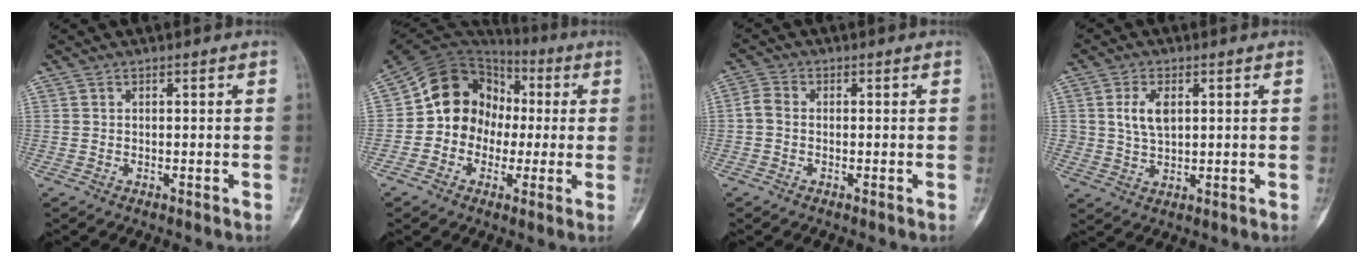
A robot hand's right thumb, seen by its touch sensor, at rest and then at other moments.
{"total": 14.6, "force": [-0.4, 12.6, 7.3], "torque": [-0.086, 0.041, -0.010]}
{"total": 2.6, "force": [-0.4, 1.9, 1.8], "torque": [-0.038, 0.005, -0.018]}
{"total": 5.6, "force": [1.5, 3.4, 4.2], "torque": [-0.072, -0.005, 0.031]}